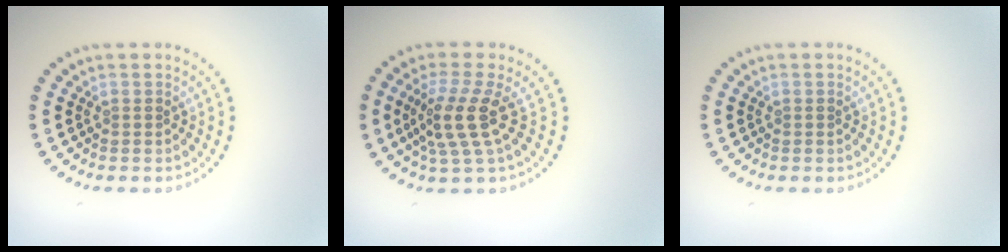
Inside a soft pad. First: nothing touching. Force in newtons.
{"total": 3.8, "press": 3.0, "slide": 2.3}
{"total": 0.0}